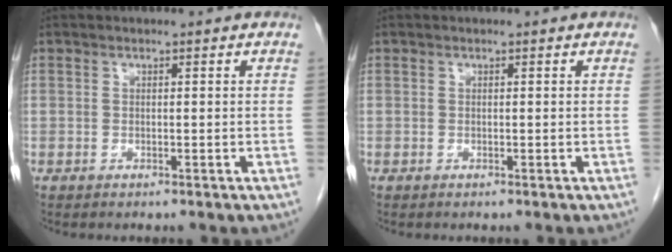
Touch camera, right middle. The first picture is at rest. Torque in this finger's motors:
{"motor_torque": [0.00, 0.00, 0.00, 0.00]}